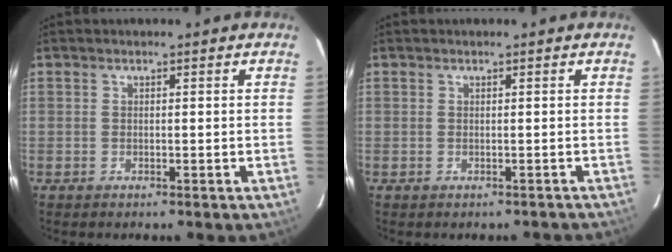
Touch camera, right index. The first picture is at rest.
{"total": 1.5, "force": [-1.3, 0.7, 0.2], "torque": [0.006, -0.001, -0.016]}